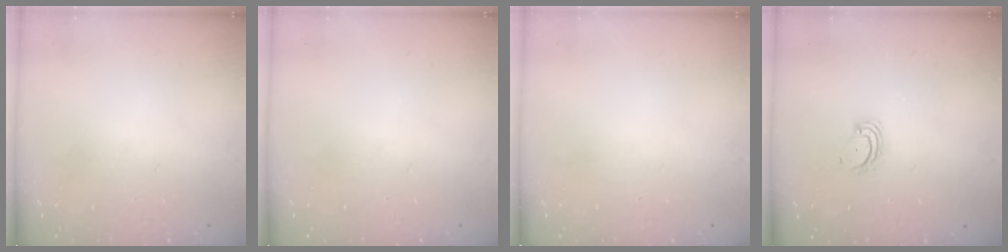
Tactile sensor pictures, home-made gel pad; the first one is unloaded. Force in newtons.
{"total": 0.0}
{"total": 0.0}
{"total": 3.2, "press": 3.2, "slide": 0.3}